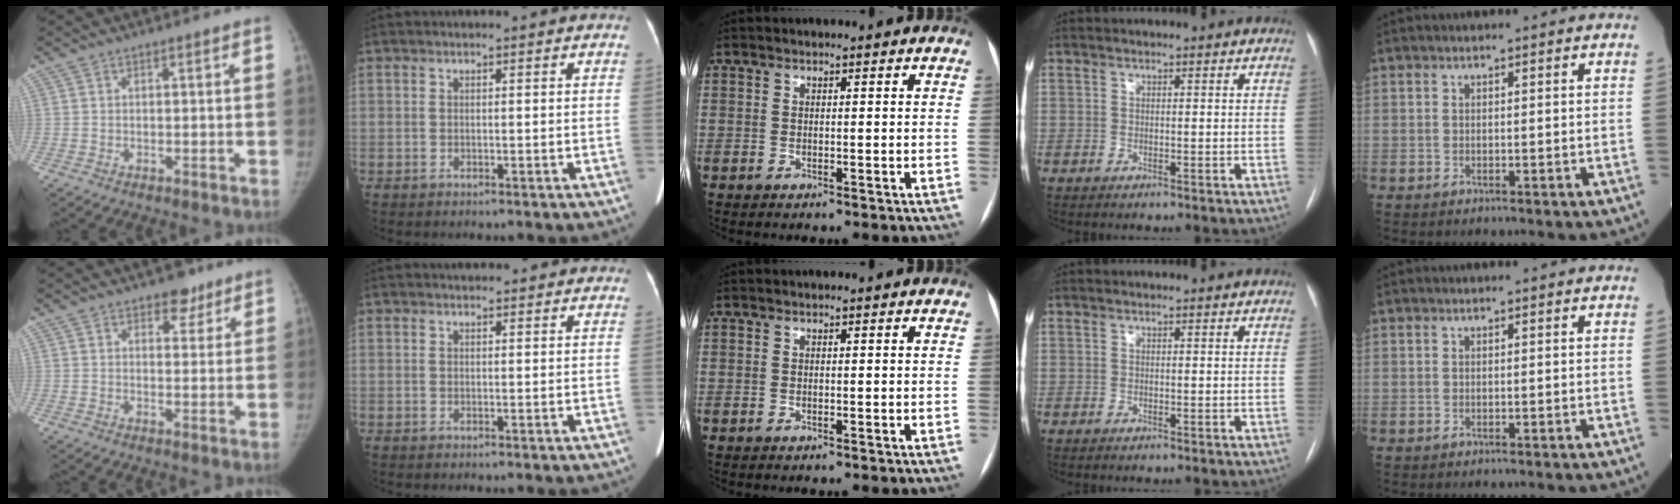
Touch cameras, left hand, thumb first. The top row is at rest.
{"thumb": {"total": 4.6, "force": [3.1, 2.7, 2.0], "torque": [0.001, -0.016, 0.043]}, "index": {"total": 4.1, "force": [3.6, 1.2, 1.5], "torque": [-0.018, 0.023, 0.040]}}